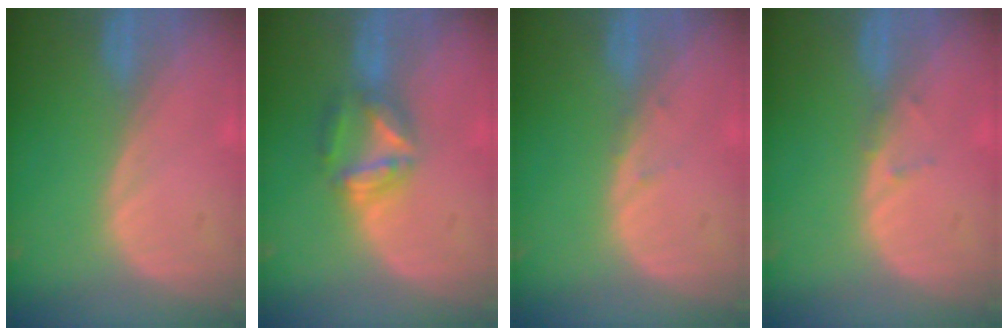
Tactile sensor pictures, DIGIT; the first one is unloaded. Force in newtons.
{"total": 5.6, "press": 5.6, "slide": 0.2}
{"total": 0.8, "press": 0.7, "slide": 0.3}
{"total": 1.1, "press": 0.8, "slide": 0.7}